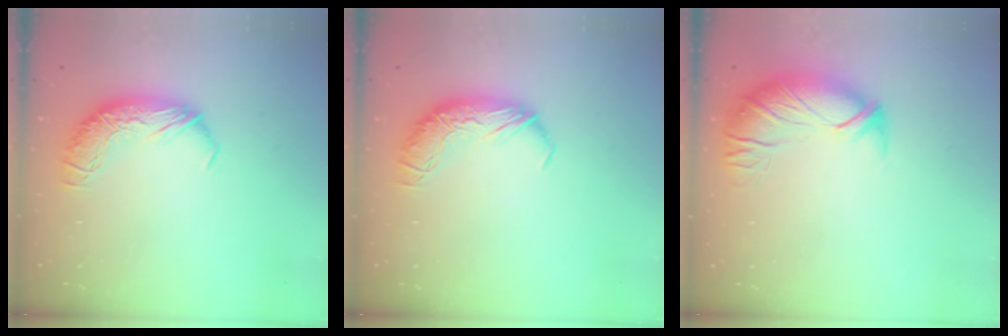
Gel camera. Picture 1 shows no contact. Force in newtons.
{"total": 0.0}
{"total": 2.8, "press": 1.3, "slide": 2.5}